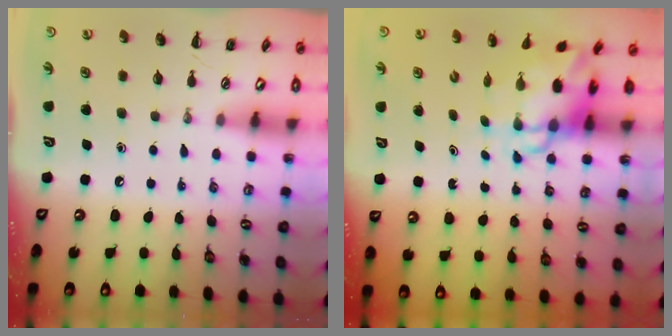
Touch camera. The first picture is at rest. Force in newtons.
{"total": 6.3, "press": 6.1, "slide": 1.5}